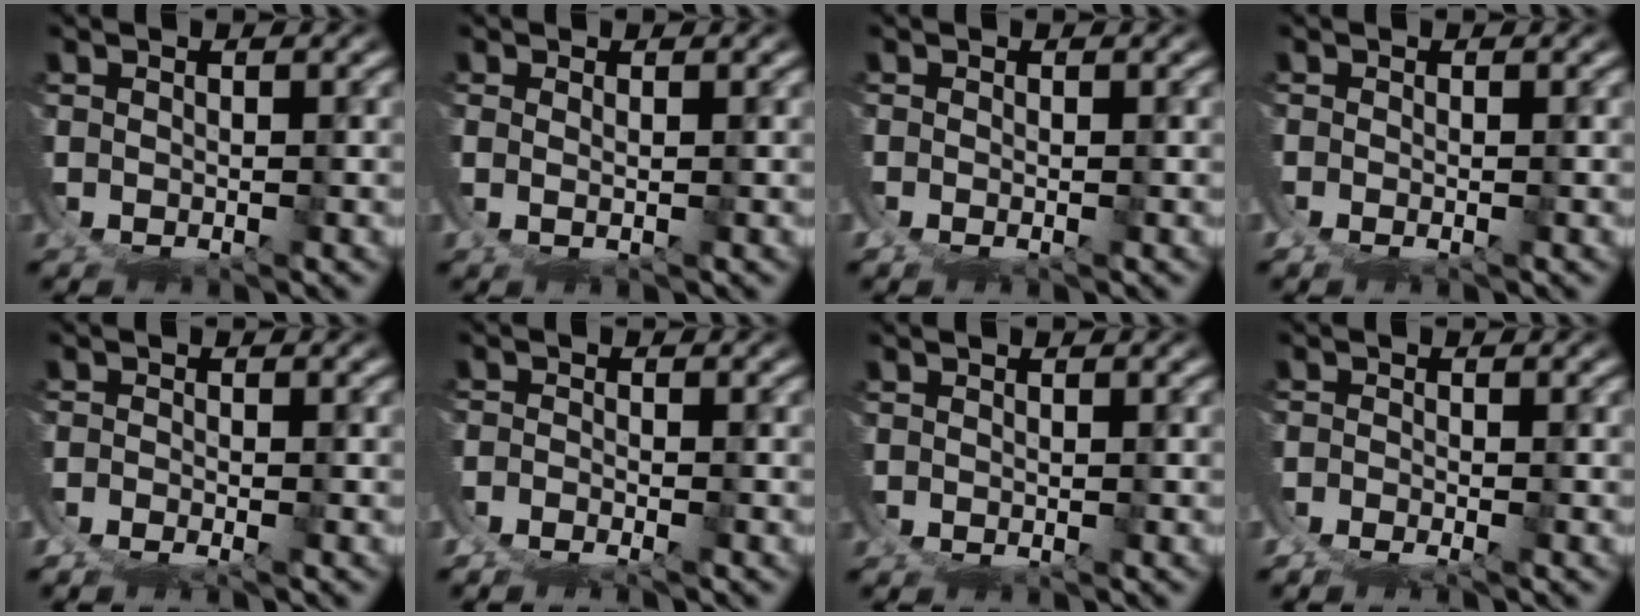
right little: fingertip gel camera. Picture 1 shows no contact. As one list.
[{"total": 0.9, "force": [0.3, -0.1, 0.9], "torque": [-0.019, -0.003, 0.006]}, {"total": 1.4, "force": [-0.4, 1.0, 0.9], "torque": [-0.027, -0.001, -0.011]}, {"total": 1.7, "force": [-0.7, 1.2, 1.0], "torque": [-0.030, -0.003, -0.016]}, {"total": 3.3, "force": [-2.3, 2.1, 1.0], "torque": [-0.020, -0.005, -0.050]}, {"total": 3.6, "force": [-2.8, 2.0, 1.2], "torque": [-0.018, -0.003, -0.060]}, {"total": 0.0}, {"total": 3.7, "force": [-2.6, 2.3, 1.2], "torque": [-0.025, -0.005, -0.056]}]